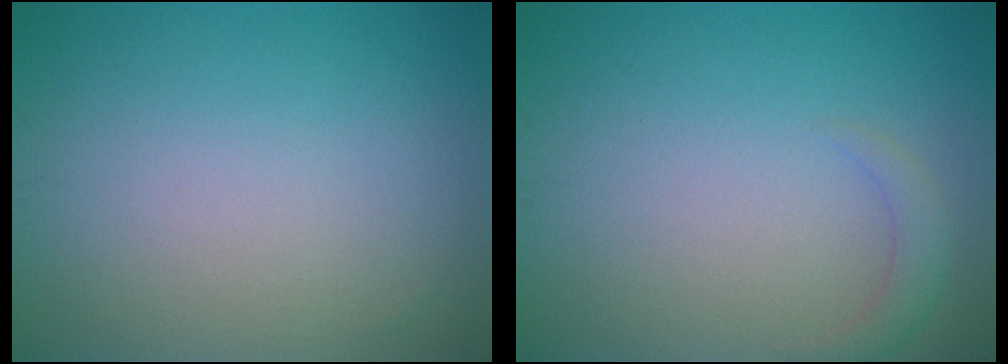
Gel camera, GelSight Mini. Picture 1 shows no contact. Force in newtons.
{"total": 1.5, "press": 1.4, "slide": 0.2}